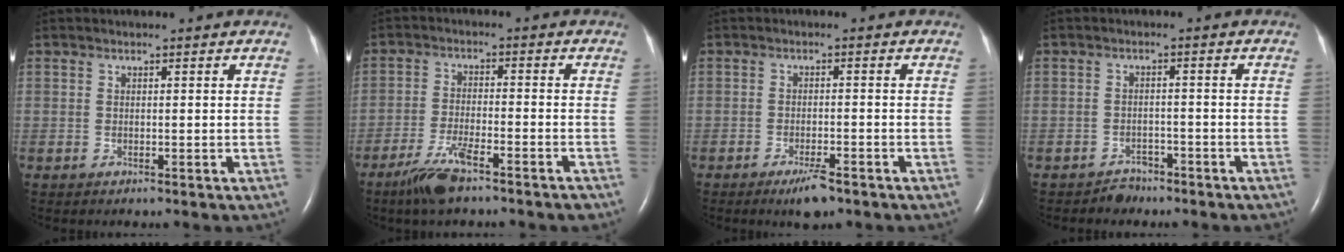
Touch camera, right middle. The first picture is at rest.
{"total": 7.1, "force": [-5.1, 0.8, 4.8], "torque": [-0.101, -0.013, -0.093]}
{"total": 3.7, "force": [-2.6, 0.7, 2.6], "torque": [-0.050, -0.004, -0.041]}
{"total": 2.6, "force": [-2.2, 1.4, -0.2], "torque": [-0.004, 0.006, -0.031]}